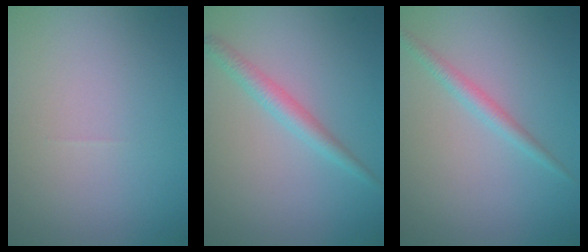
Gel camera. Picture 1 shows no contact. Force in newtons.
{"total": 2.2, "press": 2.2, "slide": 0.0}
{"total": 1.7, "press": 1.7, "slide": 0.1}